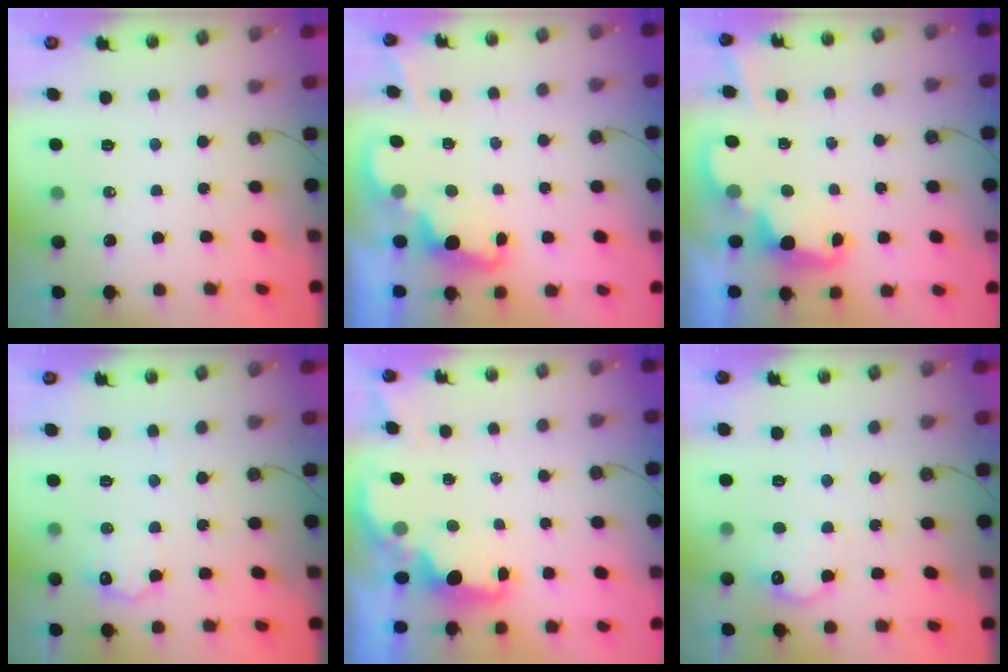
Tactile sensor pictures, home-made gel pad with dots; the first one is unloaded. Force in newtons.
{"total": 2.5, "press": 2.4, "slide": 0.6}
{"total": 2.4, "press": 2.4, "slide": 0.6}
{"total": 9.5, "press": 9.5, "slide": 0.6}
{"total": 2.1, "press": 1.9, "slide": 0.8}
{"total": 9.8, "press": 9.8, "slide": 0.6}